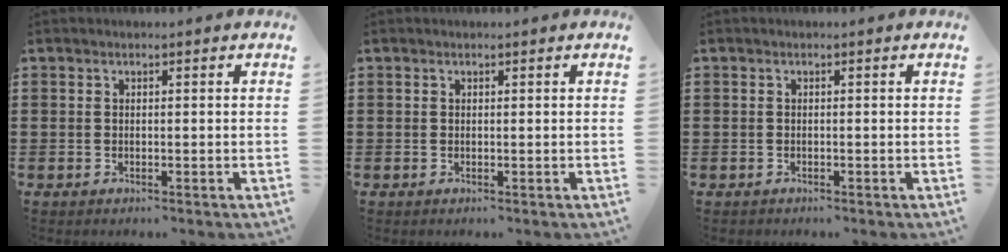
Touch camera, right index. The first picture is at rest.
{"total": 0.0}
{"total": 0.7, "force": [-0.4, 0.6, 0.0], "torque": [-0.001, 0.005, -0.011]}